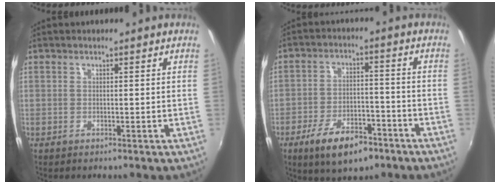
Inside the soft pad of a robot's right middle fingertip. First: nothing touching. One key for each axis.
{"total": 11.6, "fx": -7.3, "fy": 5.1, "fz": 7.5, "tx": -0.154, "ty": -0.004, "tz": -0.115}